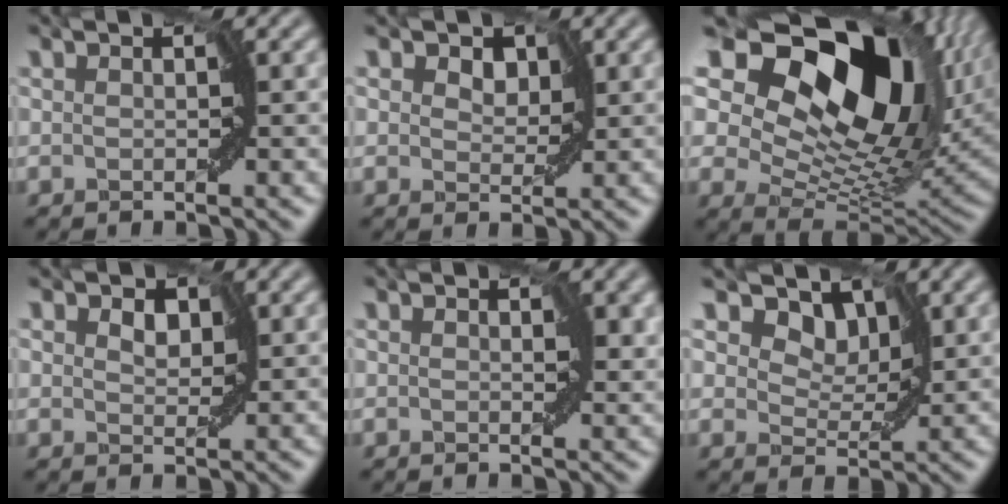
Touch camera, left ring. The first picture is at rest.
{"total": 3.4, "force": [1.8, 2.2, 1.8], "torque": [-0.020, 0.010, 0.010]}
{"total": 19.2, "force": [8.1, 11.1, 13.4], "torque": [-0.225, 0.029, 0.131]}
{"total": 2.3, "force": [1.2, 1.5, 1.2], "torque": [-0.015, 0.006, 0.013]}
{"total": 1.9, "force": [0.6, 1.1, 1.4], "torque": [-0.019, -0.004, 0.008]}
{"total": 6.8, "force": [4.0, 4.3, 3.4], "torque": [-0.049, 0.009, 0.039]}